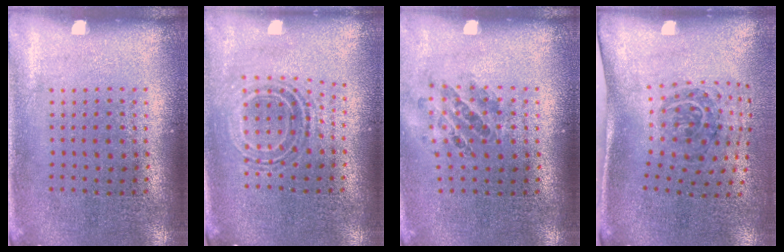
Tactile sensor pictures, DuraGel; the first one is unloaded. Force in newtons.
{"total": 0.8, "press": 0.8, "slide": 0.2}
{"total": 0.9, "press": 0.9, "slide": 0.1}
{"total": 2.0, "press": 1.2, "slide": 1.6}